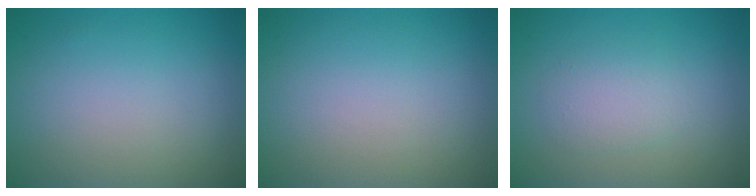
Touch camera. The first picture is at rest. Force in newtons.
{"total": 0.0}
{"total": 2.0, "press": 2.0, "slide": 0.0}